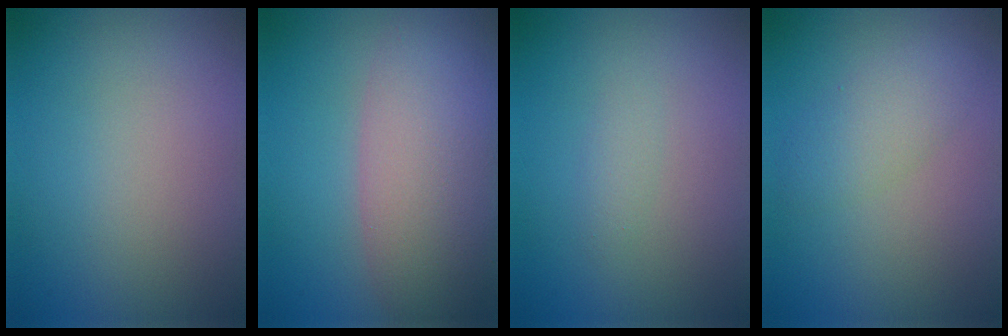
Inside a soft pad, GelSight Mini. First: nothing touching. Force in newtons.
{"total": 7.7, "press": 7.6, "slide": 0.3}
{"total": 0.8, "press": 0.8, "slide": 0.1}
{"total": 2.5, "press": 2.5, "slide": 0.1}